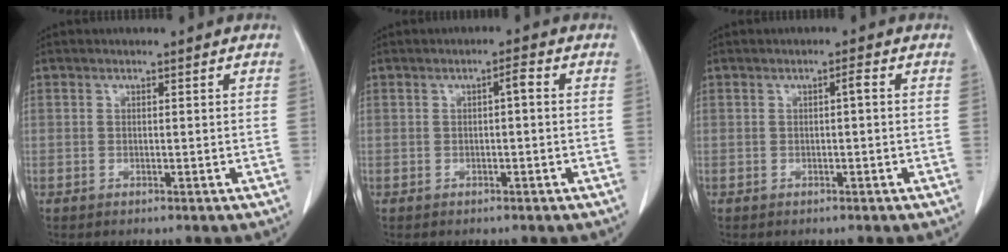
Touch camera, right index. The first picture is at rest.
{"total": 1.5, "force": [0.1, 0.2, 1.5], "torque": [-0.023, 0.005, 0.001]}
{"total": 1.0, "force": [0.0, 0.1, 1.0], "torque": [-0.016, 0.002, 0.000]}